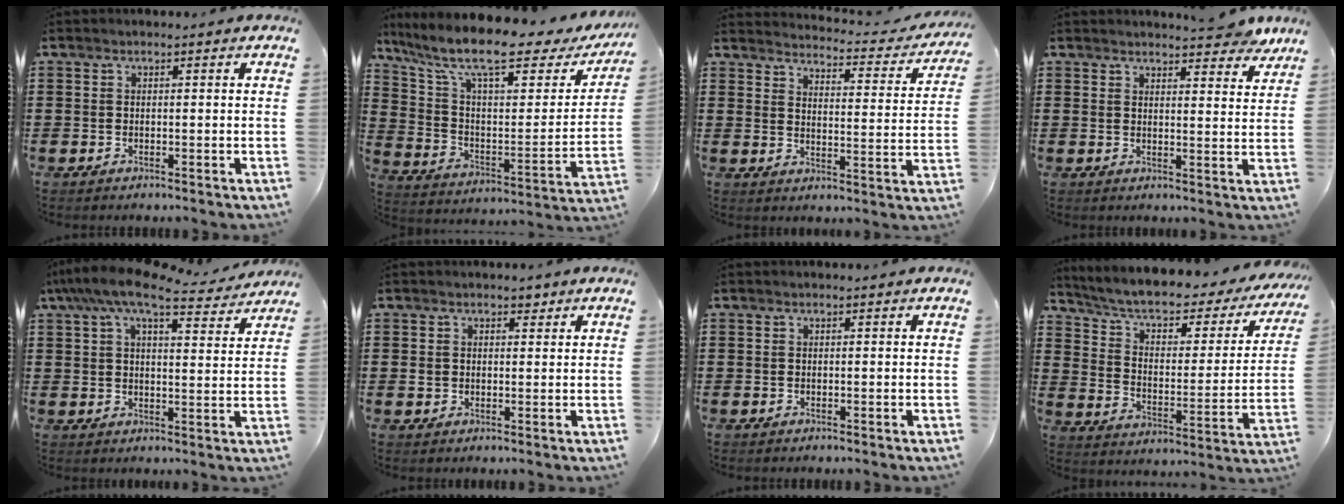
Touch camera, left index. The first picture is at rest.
{"total": 12.5, "force": [9.2, 2.4, 8.1], "torque": [-0.186, -0.053, 0.152]}
{"total": 3.3, "force": [3.2, 0.0, 0.9], "torque": [-0.023, -0.036, 0.045]}
{"total": 4.8, "force": [4.5, 0.6, 1.4], "torque": [-0.024, -0.017, 0.081]}
{"total": 8.7, "force": [7.0, 1.5, 5.0], "torque": [-0.111, -0.024, 0.122]}
{"total": 2.4, "force": [0.8, 2.1, 0.8], "torque": [-0.017, 0.006, 0.009]}
{"total": 0.0}
{"total": 5.5, "force": [3.9, 2.0, 3.3], "torque": [-0.084, -0.030, 0.060]}